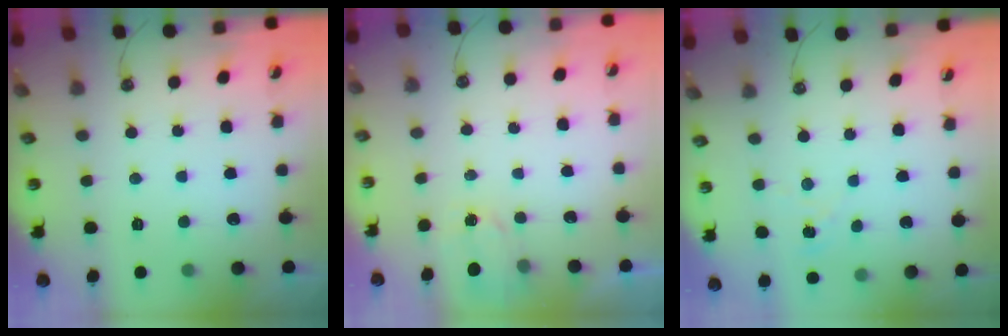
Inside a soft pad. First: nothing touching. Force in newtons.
{"total": 1.7, "press": 1.6, "slide": 0.2}
{"total": 1.0, "press": 1.0, "slide": 0.2}